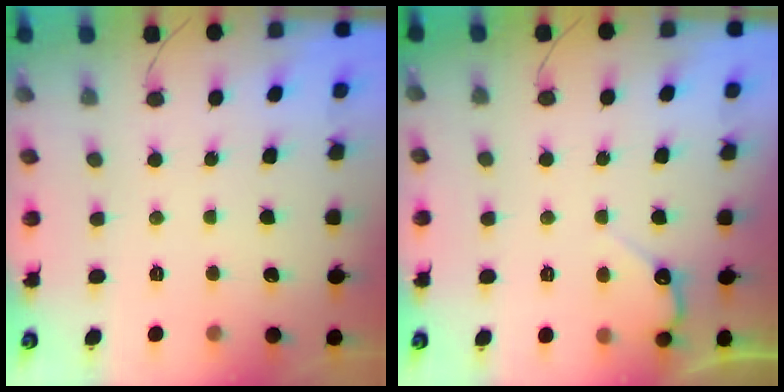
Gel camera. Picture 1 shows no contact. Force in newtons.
{"total": 4.5, "press": 4.4, "slide": 0.4}